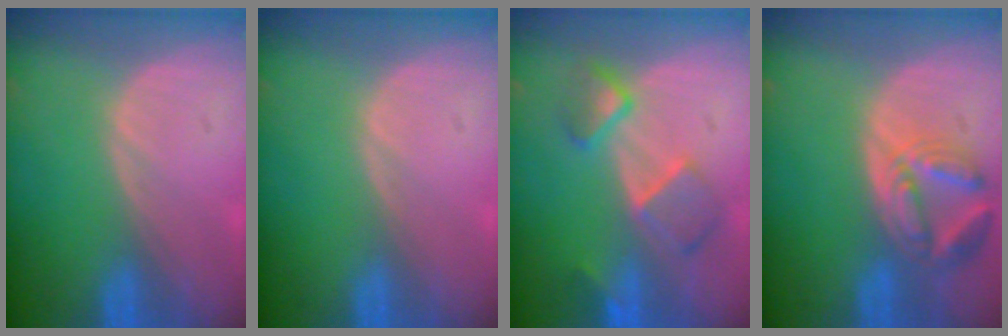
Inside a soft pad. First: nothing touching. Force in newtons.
{"total": 0.0}
{"total": 6.2, "press": 6.1, "slide": 0.3}
{"total": 7.8, "press": 6.9, "slide": 3.6}